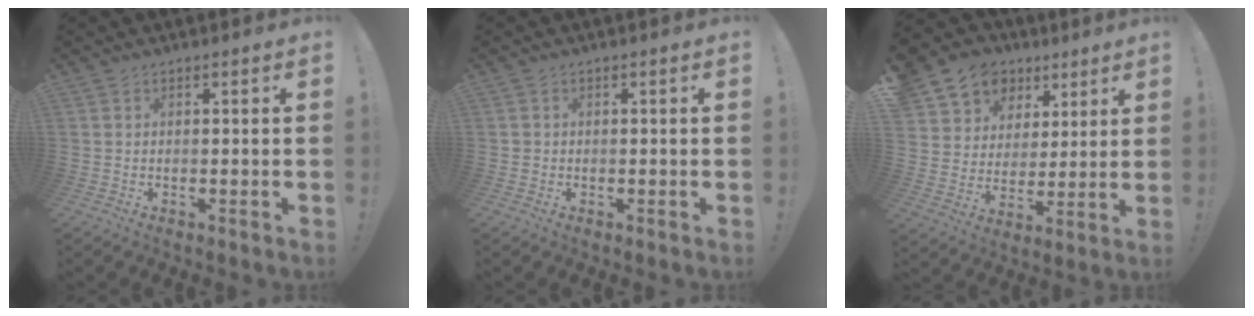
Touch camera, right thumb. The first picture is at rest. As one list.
[{"total": 1.0, "force": [-0.1, 1.0, 0.2], "torque": [-0.008, 0.005, -0.001]}, {"total": 11.1, "force": [6.6, 8.7, 1.9], "torque": [-0.034, -0.048, 0.138]}]